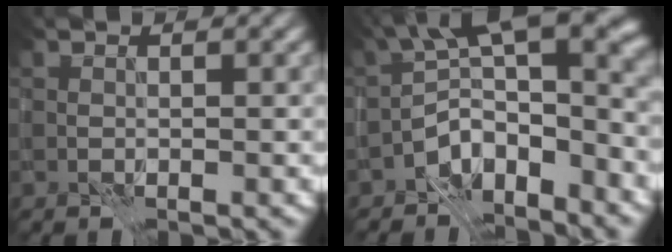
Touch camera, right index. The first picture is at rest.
{"total": 7.8, "force": [-3.3, 3.3, 6.3], "torque": [-0.082, 0.016, -0.071]}